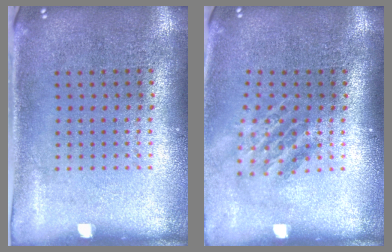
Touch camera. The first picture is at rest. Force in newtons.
{"total": 1.5, "press": 1.1, "slide": 1.0}